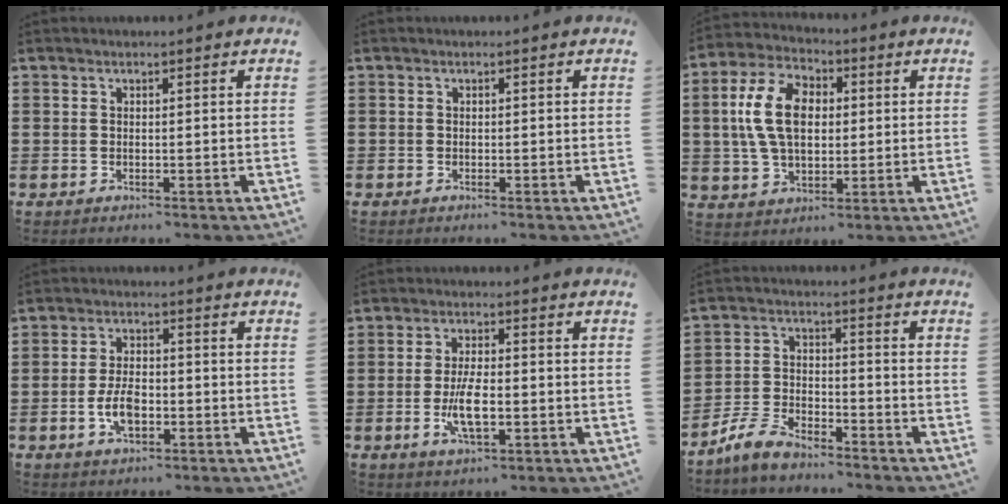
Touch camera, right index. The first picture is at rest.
{"total": 0.0}
{"total": 10.7, "force": [1.3, 6.5, 8.4], "torque": [-0.200, 0.013, 0.017]}
{"total": 5.4, "force": [-1.6, 2.7, 4.3], "torque": [-0.105, -0.004, -0.033]}
{"total": 6.5, "force": [-1.5, 2.2, 5.9], "torque": [-0.128, -0.010, -0.030]}
{"total": 6.5, "force": [-5.8, 1.5, 2.4], "torque": [-0.067, 0.002, -0.117]}